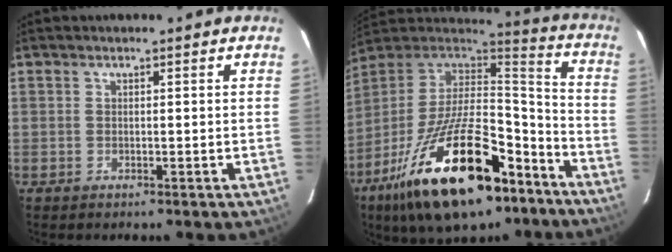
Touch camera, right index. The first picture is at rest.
{"total": 28.8, "force": [-16.1, 12.2, 20.6], "torque": [-0.377, -0.015, -0.251]}